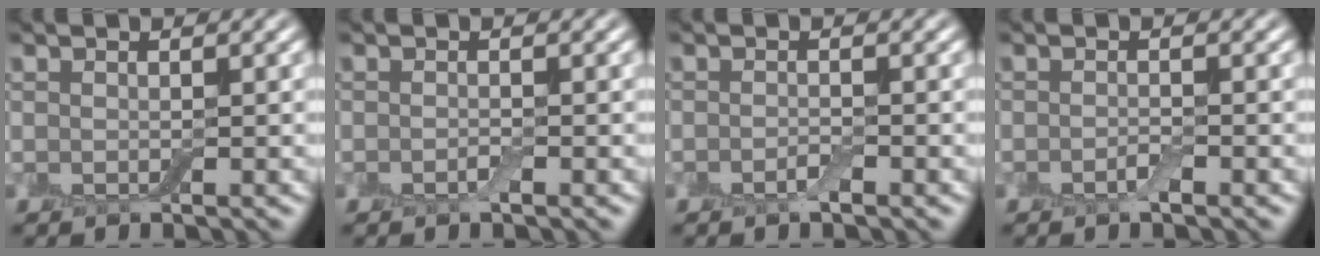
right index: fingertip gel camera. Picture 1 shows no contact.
{"total": 0.6, "force": [-0.4, 0.2, 0.5], "torque": [-0.011, 0.000, -0.006]}
{"total": 1.0, "force": [-0.6, 0.3, 0.7], "torque": [-0.015, 0.000, -0.011]}
{"total": 1.0, "force": [-0.6, 0.3, 0.7], "torque": [-0.016, 0.000, -0.011]}